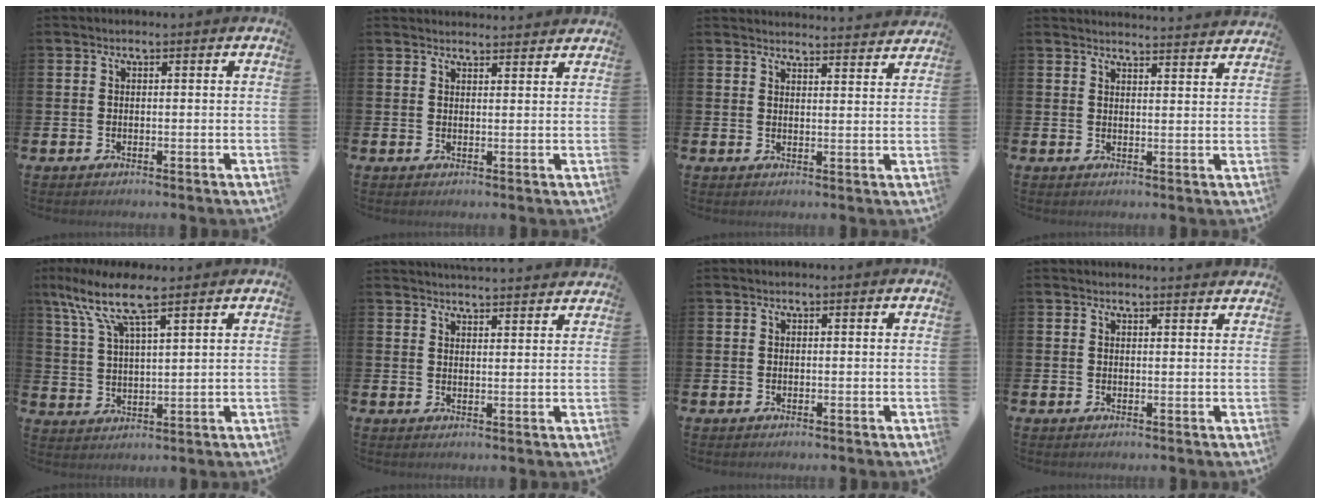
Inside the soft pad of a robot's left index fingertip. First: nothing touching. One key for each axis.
{"total": 2.2, "fx": 2.2, "fy": 0.1, "fz": -0.1, "tx": 0.010, "ty": -0.018, "tz": 0.038}
{"total": 3.6, "fx": 3.5, "fy": -0.3, "fz": -0.1, "tx": 0.005, "ty": -0.031, "tz": 0.061}
{"total": 3.5, "fx": 3.4, "fy": -0.4, "fz": -0.2, "tx": 0.008, "ty": -0.032, "tz": 0.058}
{"total": 8.4, "fx": 6.4, "fy": 1.6, "fz": 5.1, "tx": -0.123, "ty": -0.016, "tz": 0.114}
{"total": 3.8, "fx": 3.8, "fy": -0.2, "fz": -0.1, "tx": -0.003, "ty": -0.023, "tz": 0.069}
{"total": 0.0}
{"total": 1.4, "fx": 1.4, "fy": -0.1, "fz": -0.1, "tx": 0.012, "ty": -0.013, "tz": 0.023}